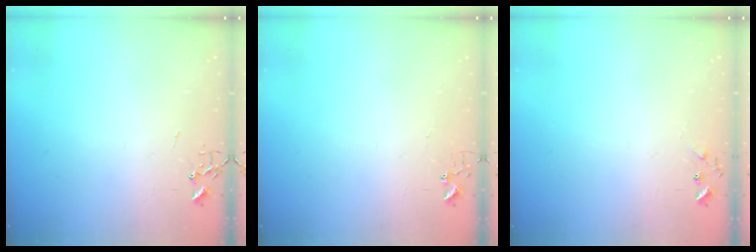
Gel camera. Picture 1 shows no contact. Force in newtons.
{"total": 2.9, "press": 2.9, "slide": 0.4}
{"total": 5.6, "press": 5.6, "slide": 0.6}